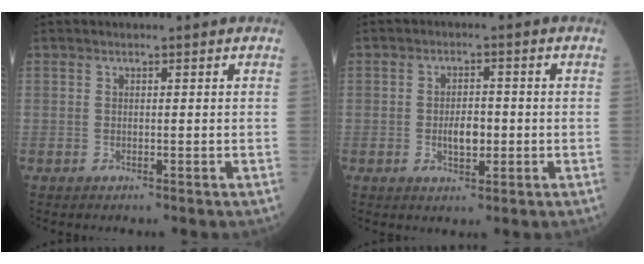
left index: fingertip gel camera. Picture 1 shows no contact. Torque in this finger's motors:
{"motor_torque": [0.56, -0.03, 0.10, 0.06]}